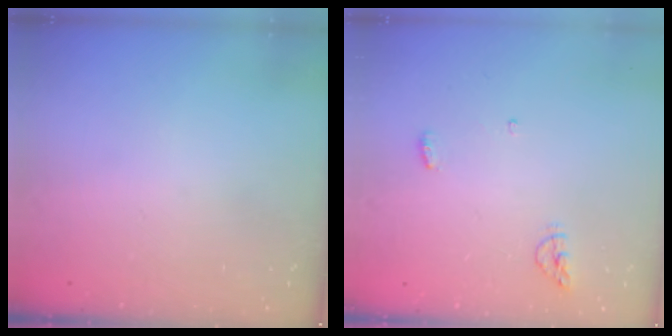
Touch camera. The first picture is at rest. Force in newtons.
{"total": 4.1, "press": 3.9, "slide": 1.3}